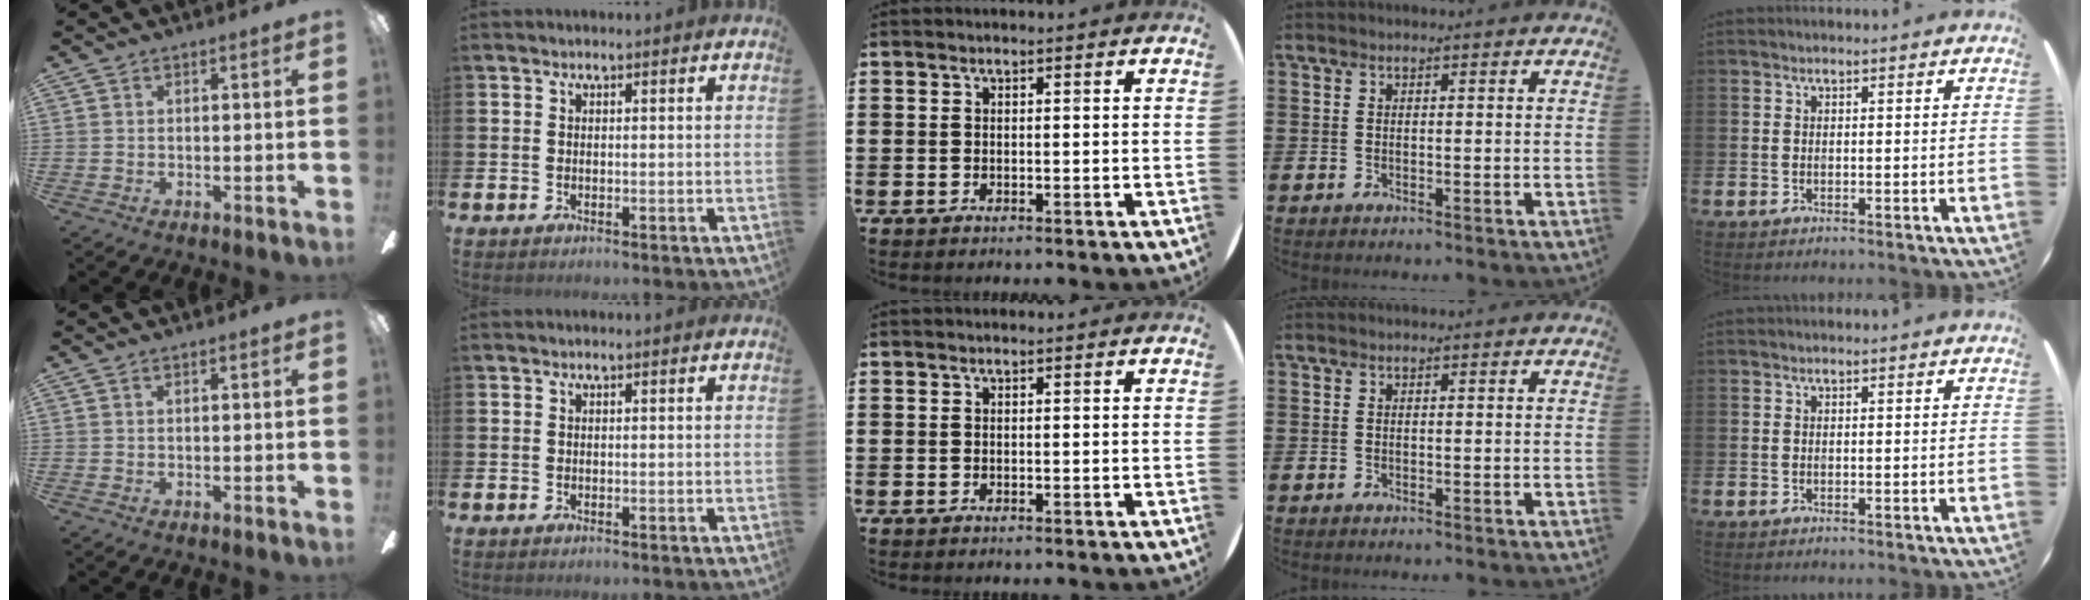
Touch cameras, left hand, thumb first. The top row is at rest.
{}